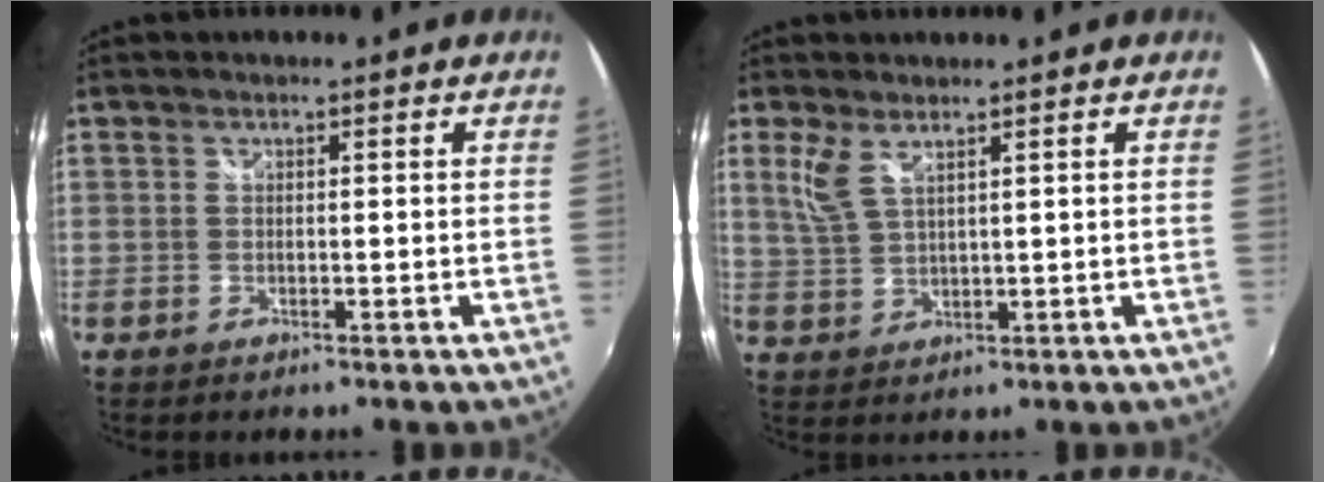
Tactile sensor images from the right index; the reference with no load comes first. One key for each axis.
{"total": 4.3, "fx": 2.6, "fy": 1.2, "fz": 3.2, "tx": -0.072, "ty": -0.004, "tz": 0.057}